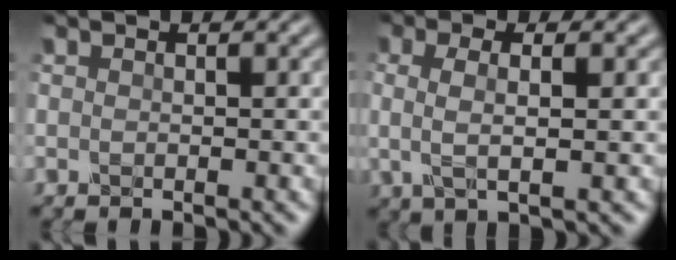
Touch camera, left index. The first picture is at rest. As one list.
[{"total": 3.1, "force": [0.4, 0.9, 3.0], "torque": [-0.059, 0.003, 0.008]}]